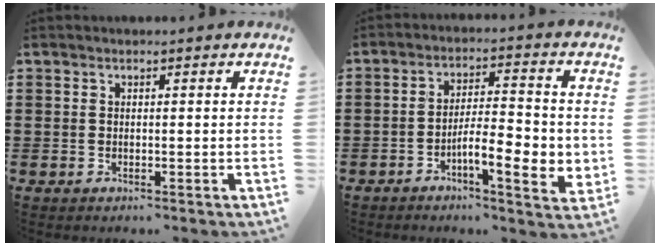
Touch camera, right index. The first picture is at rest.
{"total": 7.6, "force": [-2.5, 2.1, 6.9], "torque": [-0.107, -0.004, -0.044]}